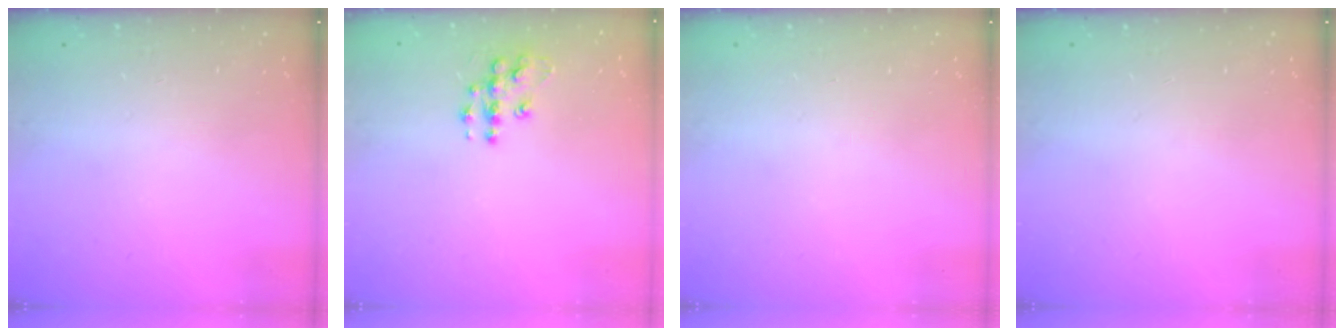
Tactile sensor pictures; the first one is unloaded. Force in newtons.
{"total": 9.4, "press": 9.4, "slide": 0.5}
{"total": 0.0}
{"total": 0.0}